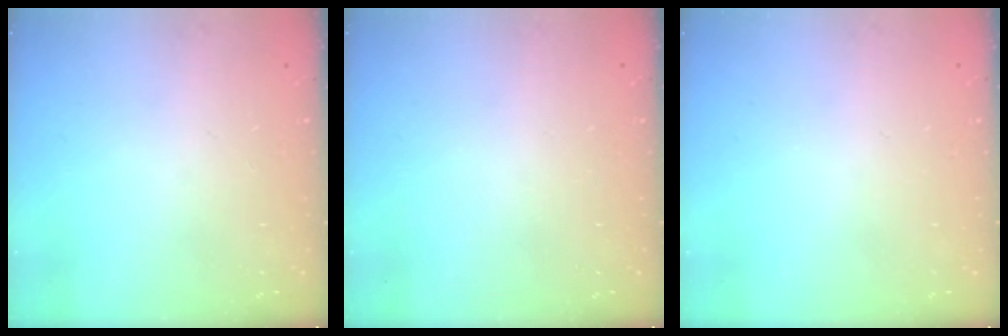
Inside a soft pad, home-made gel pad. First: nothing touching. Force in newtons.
{"total": 0.0}
{"total": 0.0}